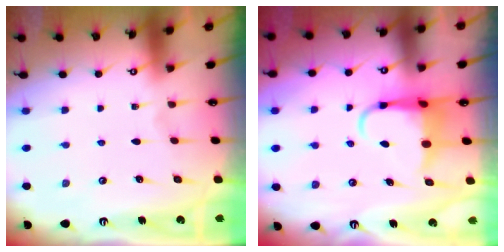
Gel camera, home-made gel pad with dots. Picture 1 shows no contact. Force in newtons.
{"total": 6.4, "press": 6.4, "slide": 0.8}